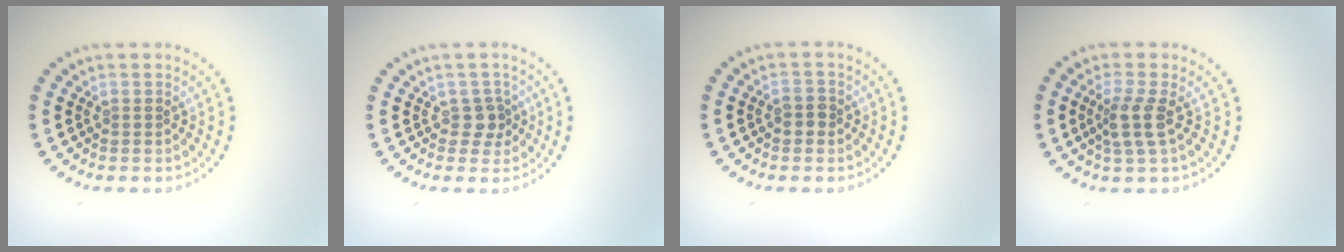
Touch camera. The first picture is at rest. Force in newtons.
{"total": 1.7, "press": 1.4, "slide": 1.0}
{"total": 1.4, "press": 1.4, "slide": 0.3}
{"total": 2.5, "press": 2.0, "slide": 1.5}